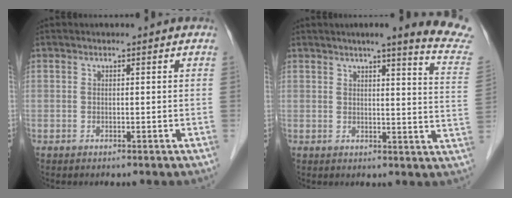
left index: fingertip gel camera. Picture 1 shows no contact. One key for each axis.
{"total": 14.1, "fx": 12.2, "fy": -0.6, "fz": 7.1, "tx": -0.083, "ty": -0.064, "tz": 0.121}